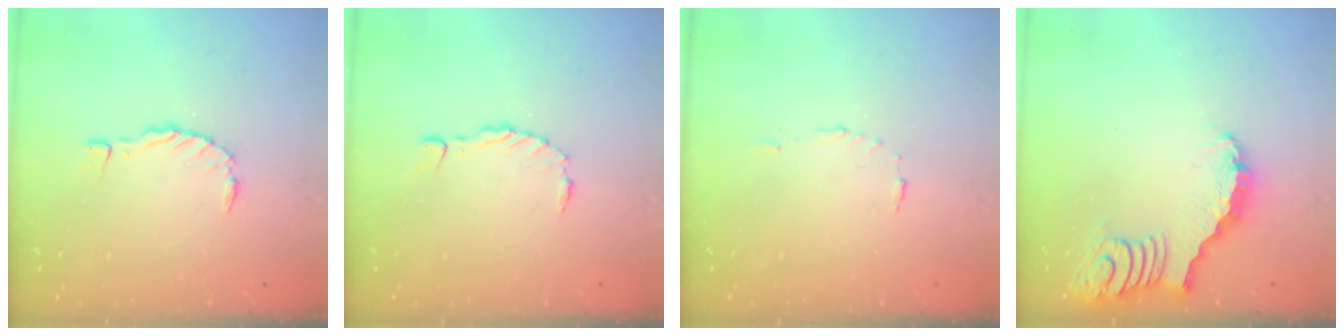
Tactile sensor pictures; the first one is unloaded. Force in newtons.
{"total": 1.5, "press": 1.5, "slide": 0.2}
{"total": 3.0, "press": 3.0, "slide": 0.5}
{"total": 2.8, "press": 2.7, "slide": 0.5}